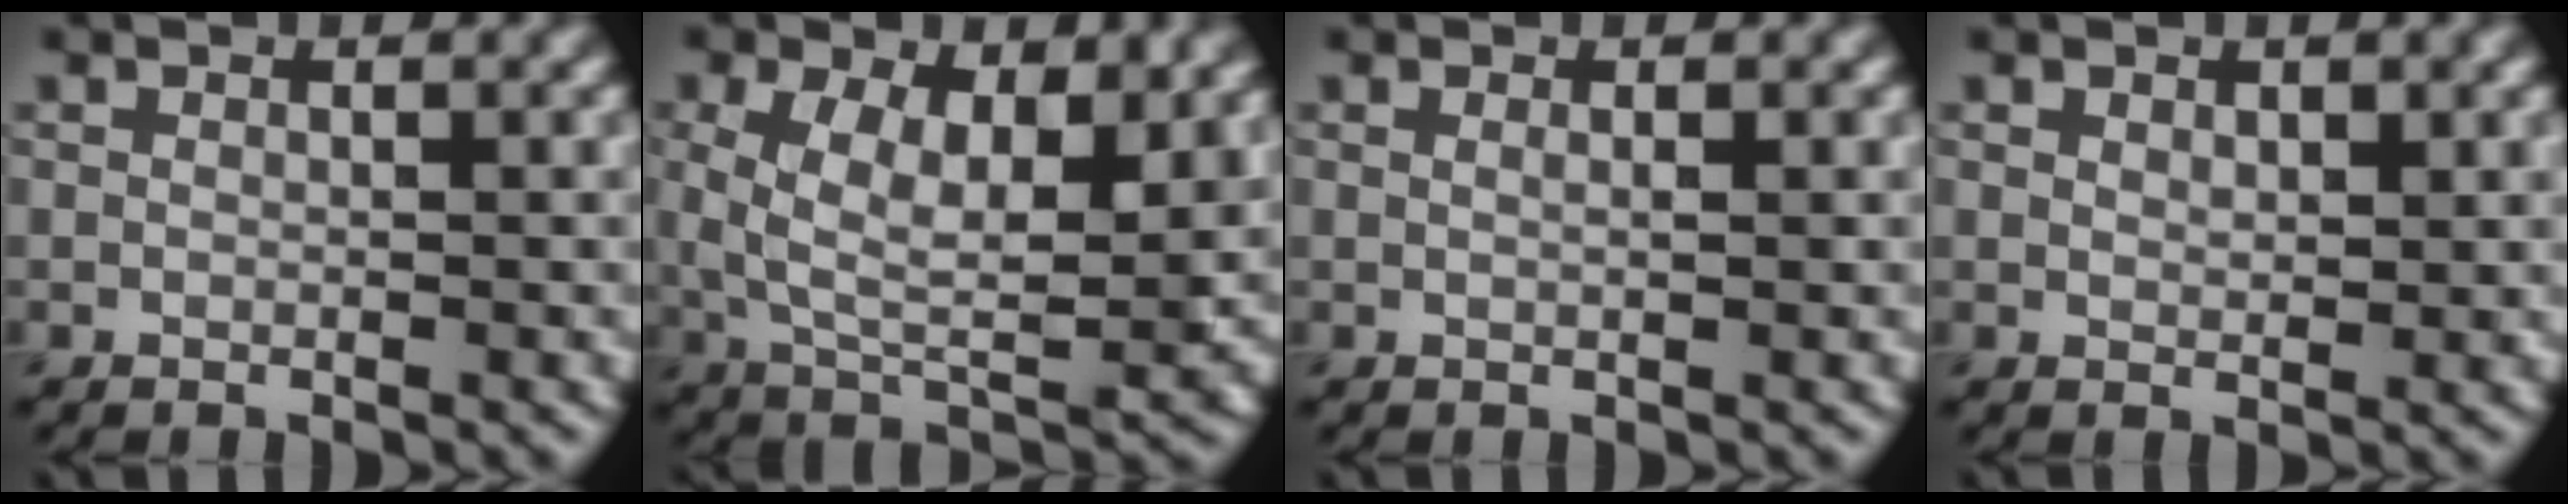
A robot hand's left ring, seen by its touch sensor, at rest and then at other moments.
{"total": 8.4, "force": [2.2, 4.3, 6.9], "torque": [-0.135, -0.004, 0.036]}
{"total": 0.8, "force": [0.2, 0.3, 0.7], "torque": [-0.008, 0.002, 0.000]}
{"total": 1.0, "force": [0.6, 0.5, 0.5], "torque": [-0.008, -0.003, 0.012]}